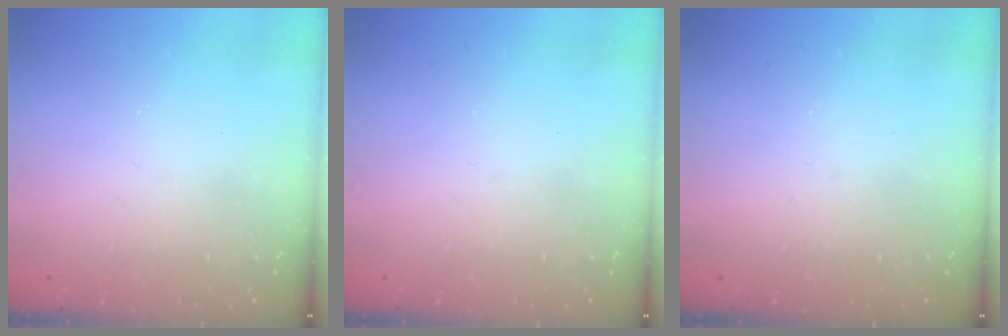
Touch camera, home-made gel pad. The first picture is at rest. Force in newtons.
{"total": 0.0}
{"total": 0.0}